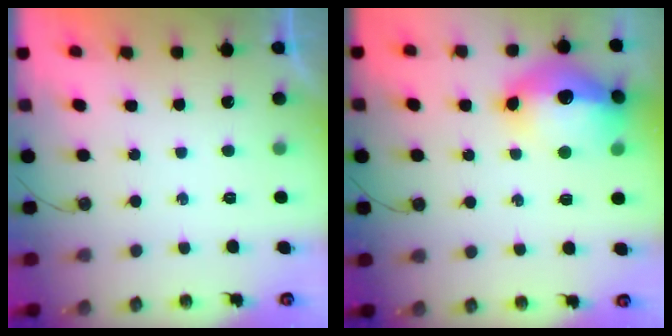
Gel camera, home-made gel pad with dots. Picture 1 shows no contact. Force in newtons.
{"total": 17.9, "press": 17.8, "slide": 1.4}